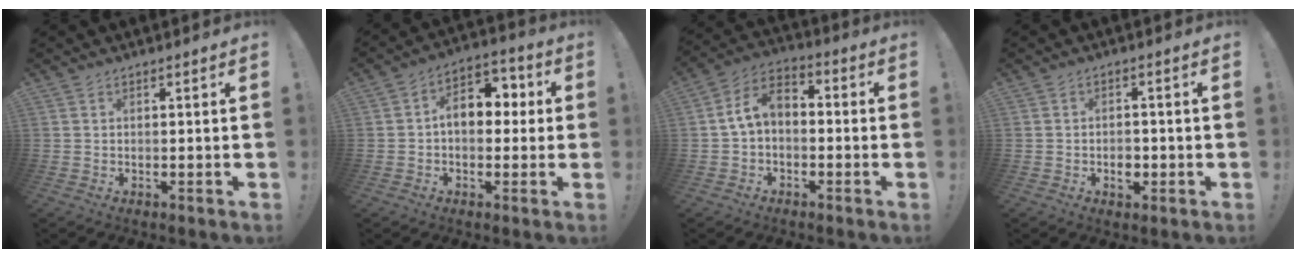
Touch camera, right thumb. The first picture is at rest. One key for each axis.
{"total": 10.6, "fx": 1.1, "fy": 7.2, "fz": 7.7, "tx": -0.109, "ty": 0.010, "tz": 0.024}
{"total": 7.5, "fx": -0.7, "fy": 5.1, "fz": 5.5, "tx": -0.109, "ty": 0.016, "tz": -0.011}
{"total": 3.8, "fx": -1.1, "fy": 2.9, "fz": 2.2, "tx": -0.012, "ty": 0.001, "tz": -0.022}